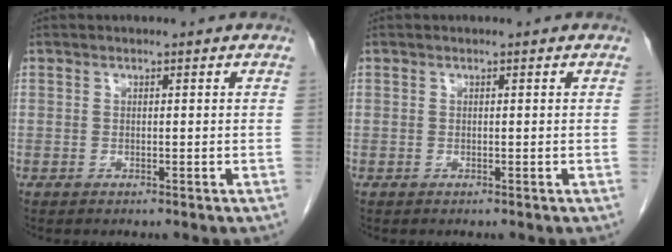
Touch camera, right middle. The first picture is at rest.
{"total": 0.0}